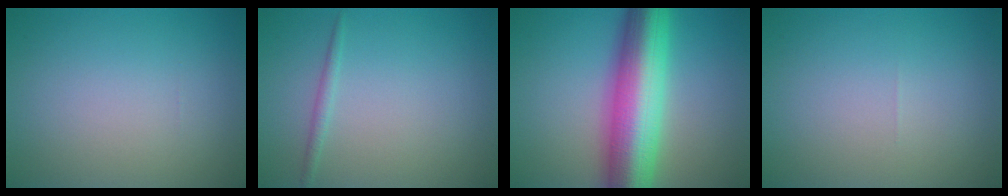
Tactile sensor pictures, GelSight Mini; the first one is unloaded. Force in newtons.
{"total": 0.9, "press": 0.9, "slide": 0.1}
{"total": 11.8, "press": 11.8, "slide": 0.3}
{"total": 0.0}